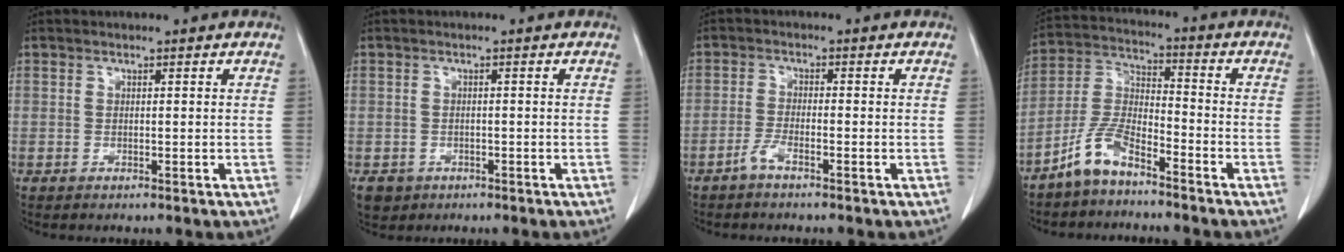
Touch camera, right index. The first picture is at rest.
{"total": 3.3, "force": [-1.6, 2.8, 0.3], "torque": [-0.005, 0.005, -0.023]}
{"total": 2.4, "force": [-1.9, 0.1, 1.6], "torque": [-0.035, 0.000, -0.040]}
{"total": 8.2, "force": [-6.3, 2.3, 4.7], "torque": [-0.112, 0.003, -0.130]}